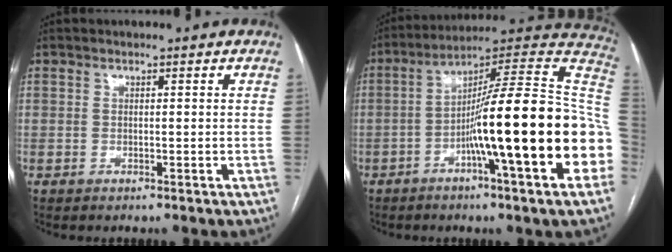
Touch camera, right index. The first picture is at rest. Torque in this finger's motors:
{"motor_torque": [2.14, 0.00, 1.05, 0.21]}